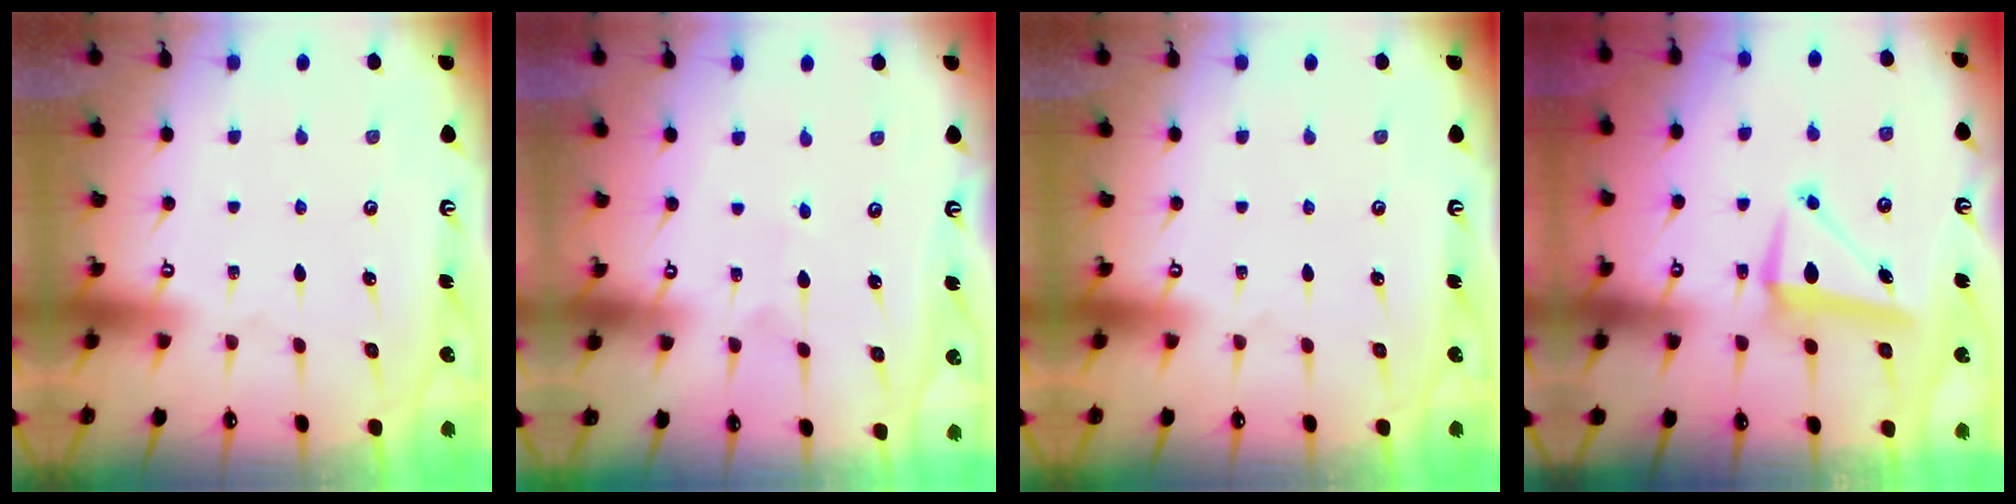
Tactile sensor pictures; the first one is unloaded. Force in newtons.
{"total": 2.2, "press": 2.1, "slide": 0.2}
{"total": 0.0}
{"total": 9.2, "press": 9.1, "slide": 1.5}